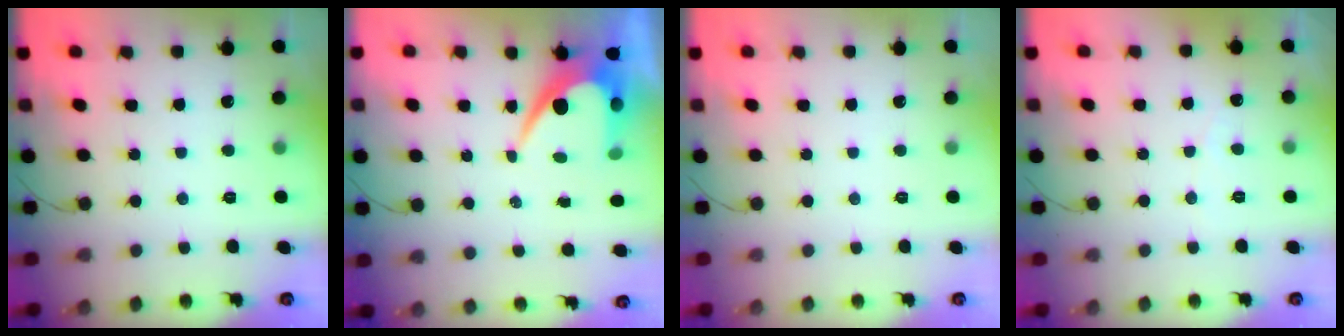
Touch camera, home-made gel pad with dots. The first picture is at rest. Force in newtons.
{"total": 8.7, "press": 8.7, "slide": 0.5}
{"total": 0.0}
{"total": 1.9, "press": 1.9, "slide": 0.2}